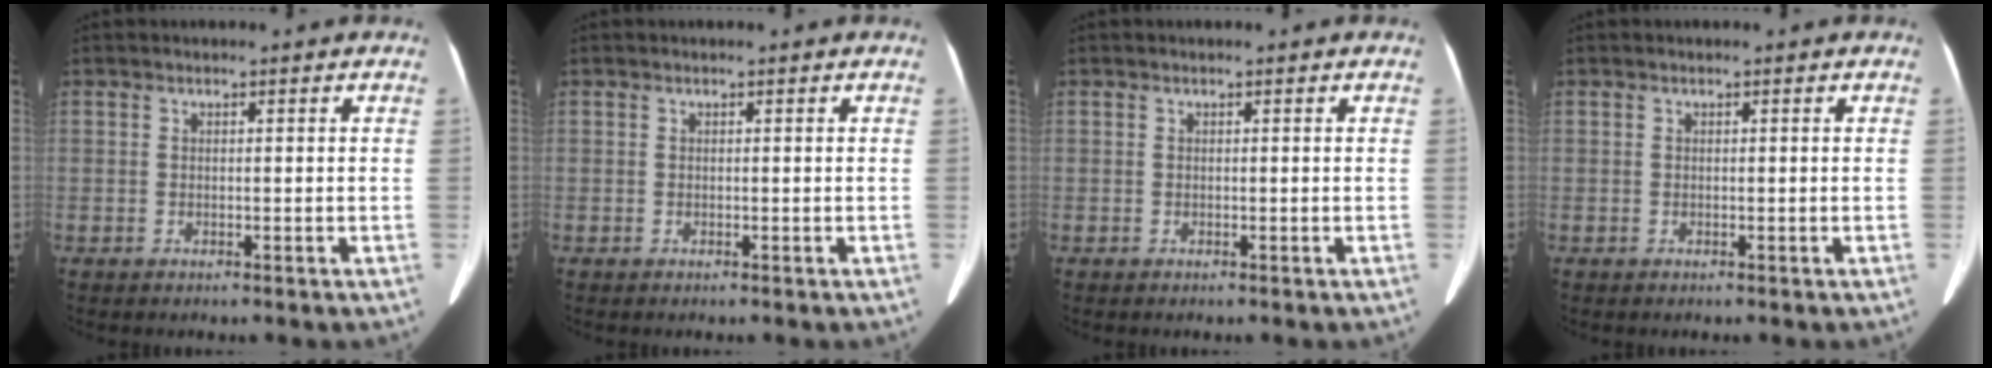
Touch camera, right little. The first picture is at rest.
{"total": 0.0}
{"total": 0.0}
{"total": 0.0}